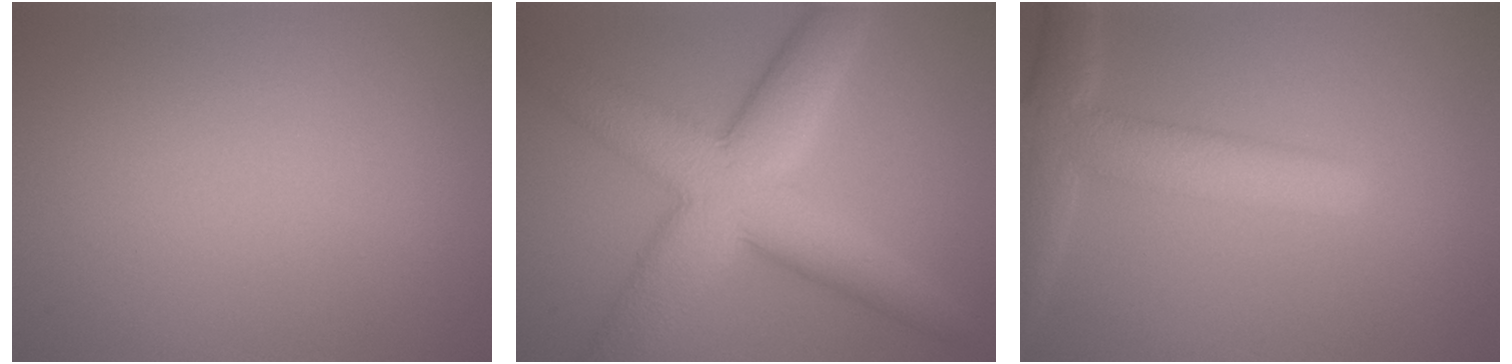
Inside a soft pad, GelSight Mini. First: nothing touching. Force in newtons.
{"total": 9.5, "press": 9.4, "slide": 0.5}
{"total": 5.5, "press": 5.5, "slide": 0.3}